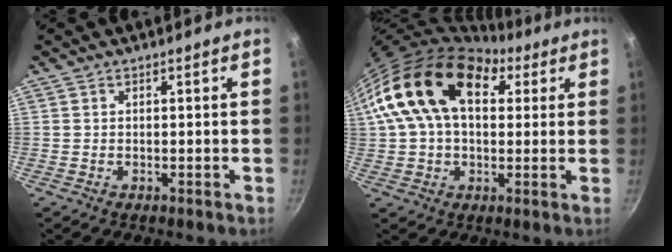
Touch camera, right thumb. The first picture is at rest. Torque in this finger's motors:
{"motor_torque": [-1.28, 2.43, 1.15, -0.55, 0.57]}